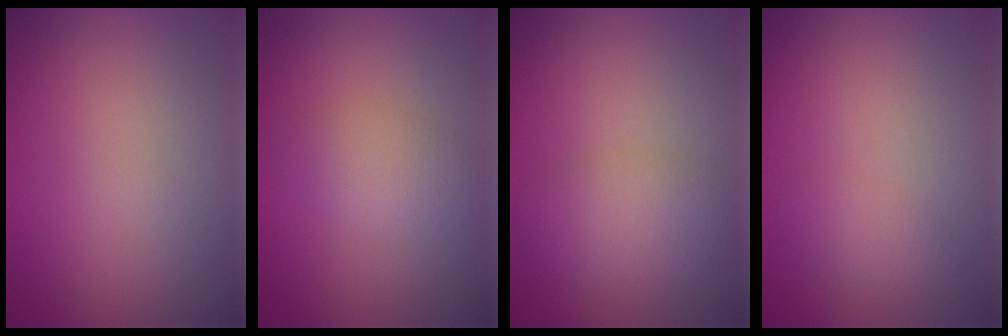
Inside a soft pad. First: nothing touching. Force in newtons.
{"total": 2.9, "press": 2.9, "slide": 0.1}
{"total": 3.9, "press": 3.9, "slide": 0.3}
{"total": 1.5, "press": 1.5, "slide": 0.1}